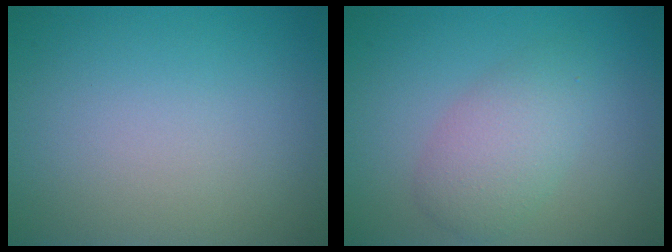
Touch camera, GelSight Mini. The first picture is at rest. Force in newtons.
{"total": 3.6, "press": 3.6, "slide": 0.0}